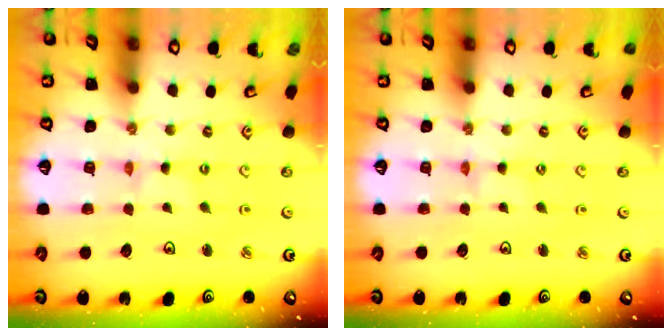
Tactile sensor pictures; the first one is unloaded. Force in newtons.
{"total": 1.2, "press": 1.1, "slide": 0.3}